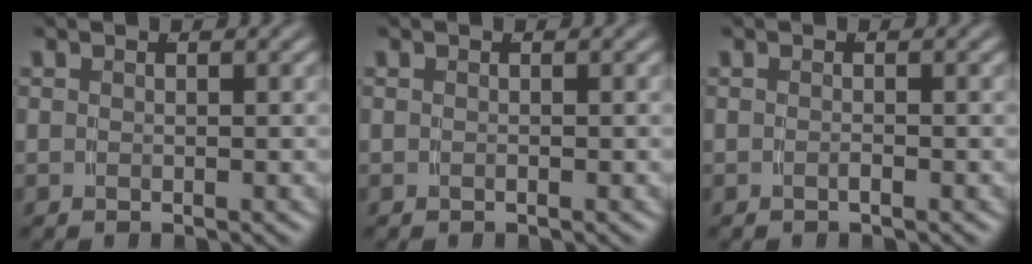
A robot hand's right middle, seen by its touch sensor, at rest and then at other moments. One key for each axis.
{"total": 0.0}
{"total": 0.5, "fx": -0.4, "fy": 0.0, "fz": 0.2, "tx": -0.006, "ty": 0.001, "tz": -0.009}